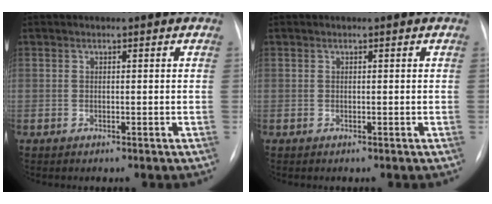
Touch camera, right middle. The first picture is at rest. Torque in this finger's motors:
{"motor_torque": [-0.22, 0.05, -0.01, 0.00]}